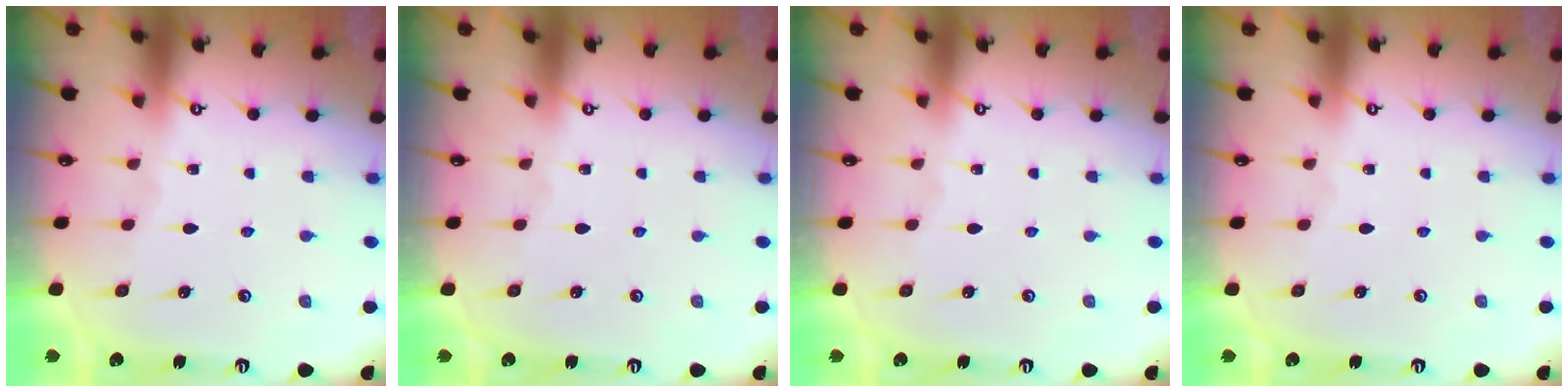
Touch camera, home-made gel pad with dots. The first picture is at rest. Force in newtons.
{"total": 0.0}
{"total": 0.0}
{"total": 0.0}